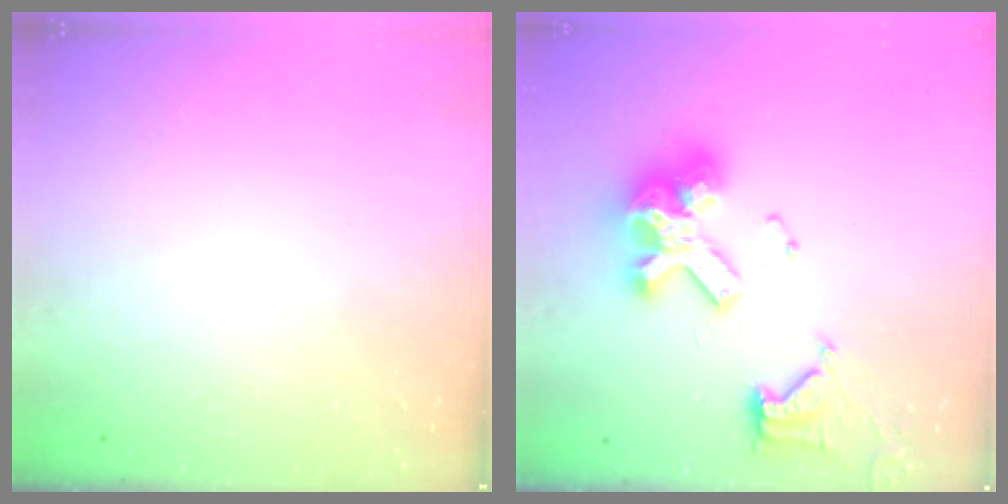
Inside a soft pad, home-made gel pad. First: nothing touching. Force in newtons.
{"total": 15.7, "press": 15.6, "slide": 1.7}